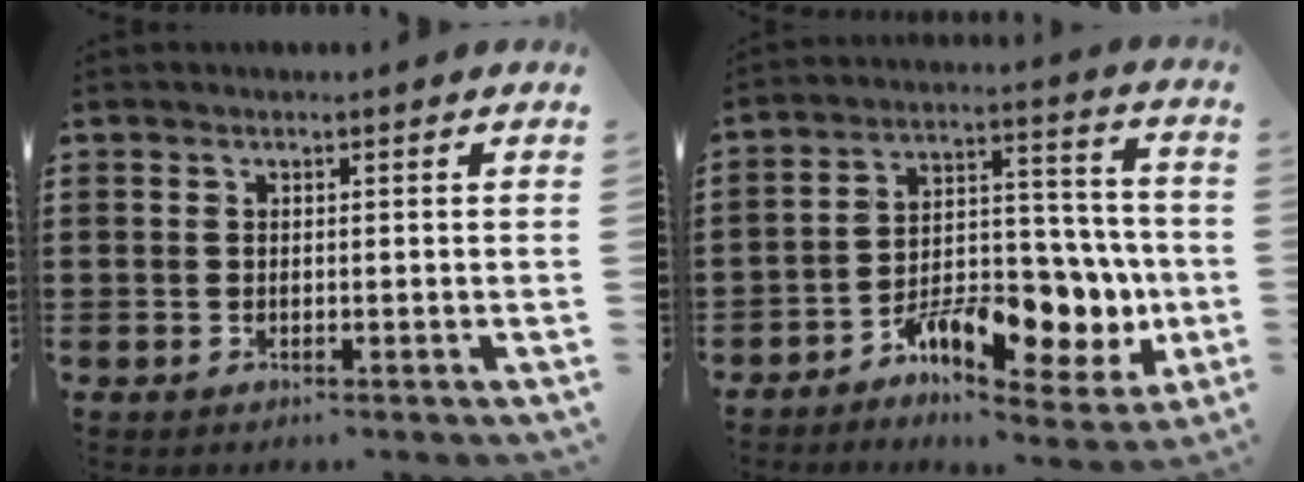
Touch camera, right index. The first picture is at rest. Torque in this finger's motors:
{"motor_torque": [1.40, -0.74, 0.55, 0.16]}